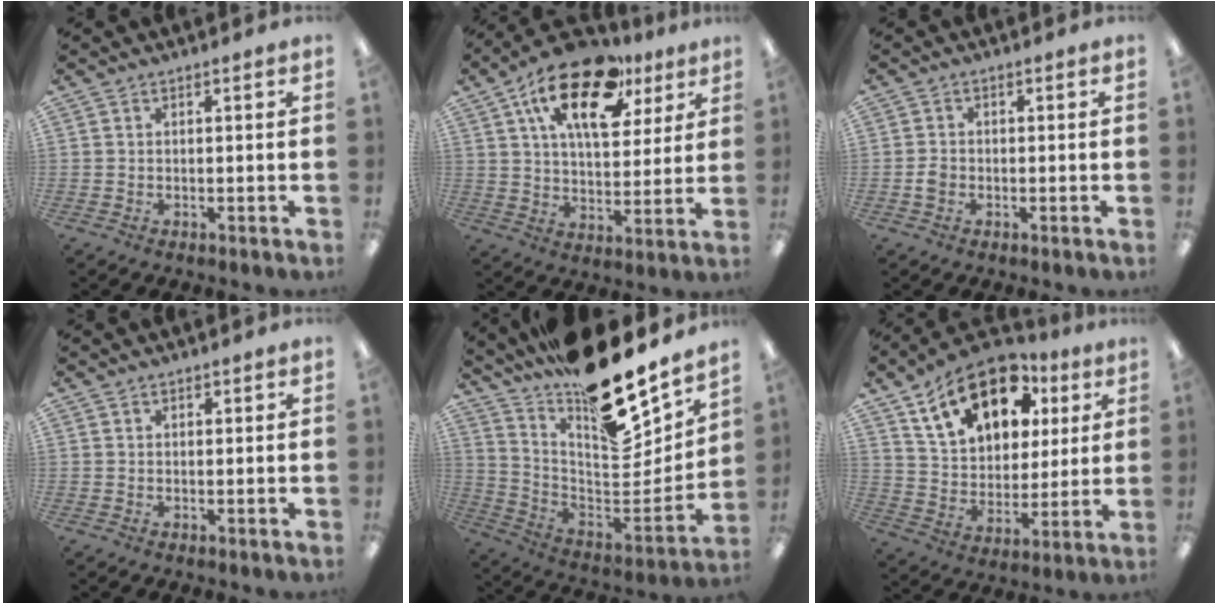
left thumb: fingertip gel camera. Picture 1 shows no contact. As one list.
[{"total": 19.8, "force": [11.0, 9.5, 13.4], "torque": [-0.224, -0.039, 0.186]}, {"total": 2.3, "force": [-0.7, 1.9, 1.1], "torque": [-0.021, 0.005, -0.015]}, {"total": 0.8, "force": [0.6, 0.6, 0.0], "torque": [-0.001, 0.002, 0.010]}, {"total": 22.2, "force": [17.4, 6.1, 12.4], "torque": [-0.174, -0.144, 0.287]}, {"total": 19.2, "force": [10.5, 12.0, 10.7], "torque": [-0.181, -0.032, 0.191]}]